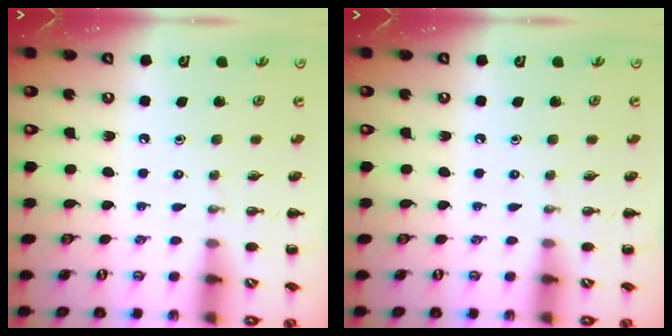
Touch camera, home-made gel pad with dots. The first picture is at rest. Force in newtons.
{"total": 0.0}